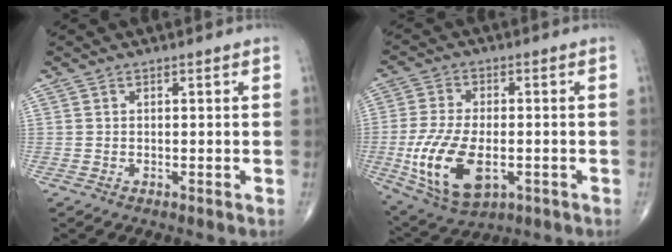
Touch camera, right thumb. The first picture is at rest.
{"total": 14.9, "force": [-3.5, 8.0, 12.1], "torque": [-0.239, -0.005, -0.050]}